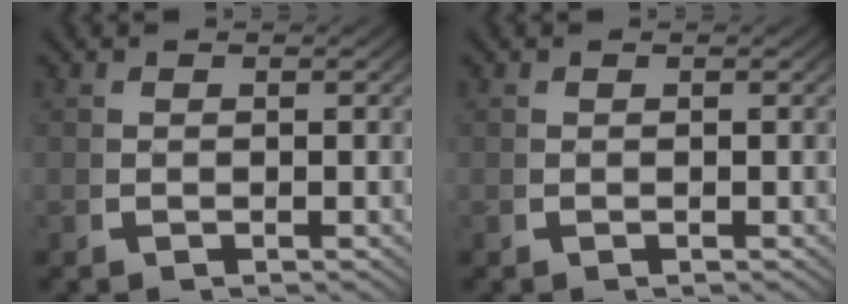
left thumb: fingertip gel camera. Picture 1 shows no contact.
{"total": 0.0}